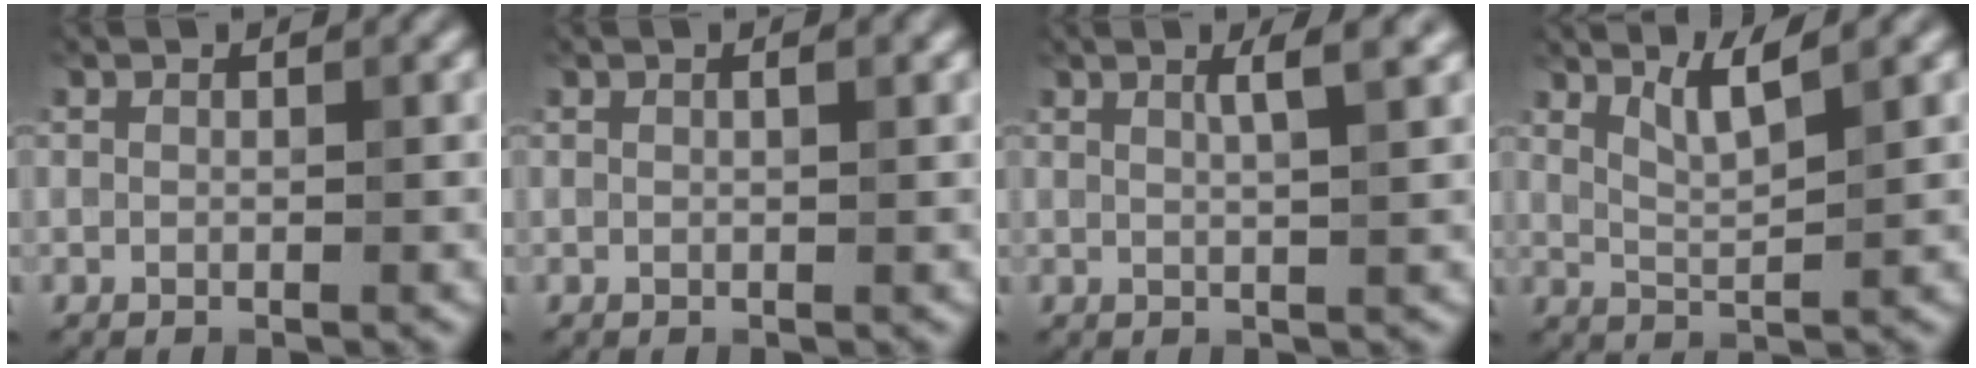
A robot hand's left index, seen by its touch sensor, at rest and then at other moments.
{"total": 0.7, "force": [0.2, 0.2, 0.7], "torque": [-0.014, 0.000, 0.000]}
{"total": 2.4, "force": [0.9, 0.6, 2.1], "torque": [-0.026, 0.006, 0.010]}
{"total": 2.8, "force": [1.8, 0.5, 2.1], "torque": [-0.040, -0.005, 0.041]}